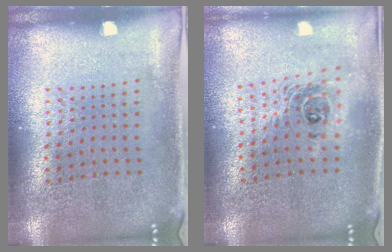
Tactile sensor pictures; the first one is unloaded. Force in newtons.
{"total": 1.9, "press": 1.4, "slide": 1.2}